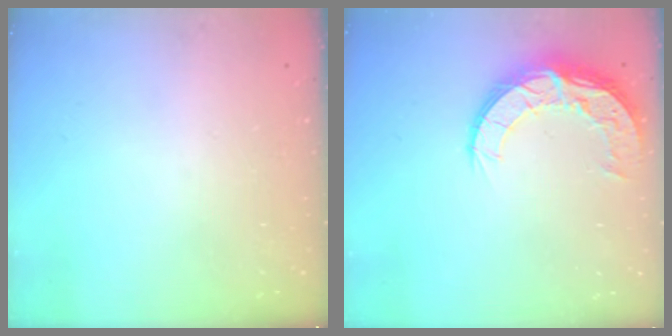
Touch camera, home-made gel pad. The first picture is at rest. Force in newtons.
{"total": 12.0, "press": 11.9, "slide": 0.8}